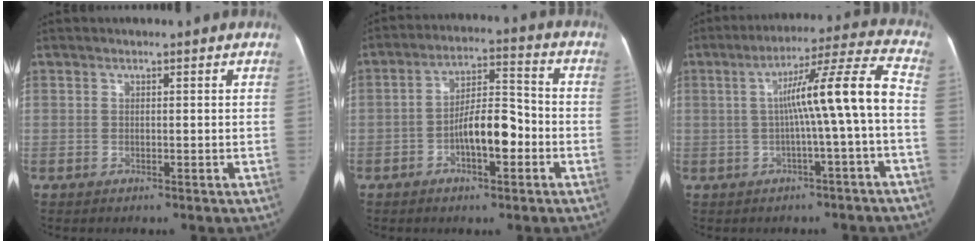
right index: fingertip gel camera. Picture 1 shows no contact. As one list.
[{"total": 9.0, "force": [-2.8, 3.2, 7.9], "torque": [-0.141, 0.027, -0.046]}, {"total": 11.5, "force": [-1.1, -1.0, 11.4], "torque": [-0.174, 0.030, -0.018]}]